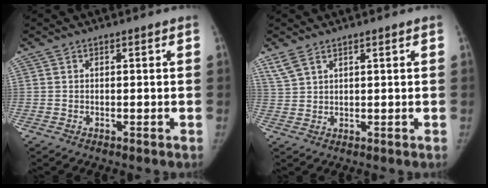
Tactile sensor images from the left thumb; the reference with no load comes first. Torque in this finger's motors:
{"motor_torque": [1.65, 0.93, 1.56, -1.21, 0.42]}